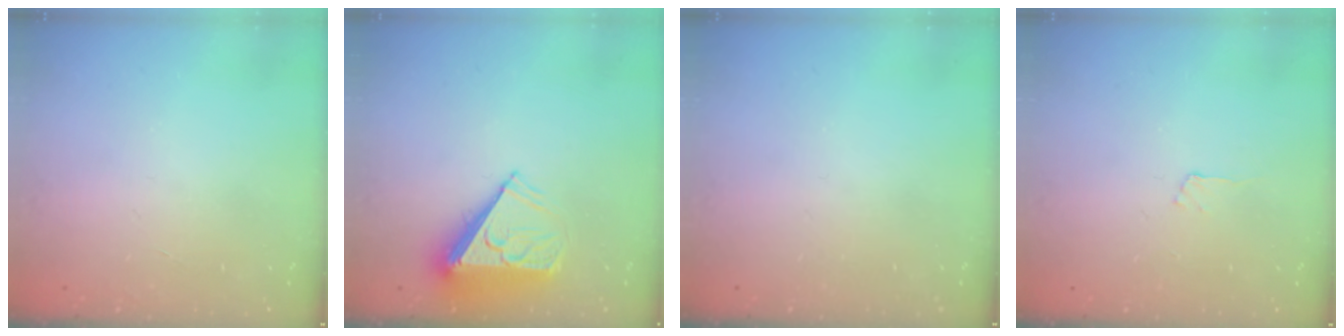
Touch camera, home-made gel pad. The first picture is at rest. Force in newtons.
{"total": 8.9, "press": 8.8, "slide": 1.2}
{"total": 0.0}
{"total": 3.4, "press": 3.3, "slide": 0.4}